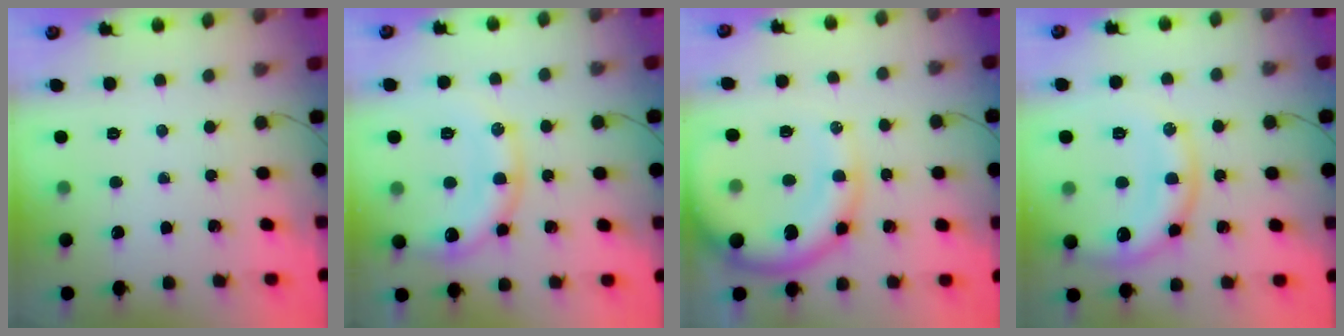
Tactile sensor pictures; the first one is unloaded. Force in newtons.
{"total": 15.3, "press": 15.2, "slide": 1.9}
{"total": 13.0, "press": 12.6, "slide": 3.2}
{"total": 14.0, "press": 13.9, "slide": 1.6}